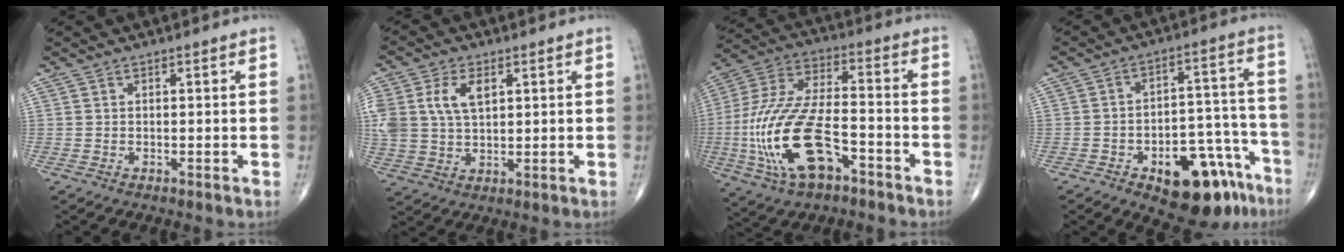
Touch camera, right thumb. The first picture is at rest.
{"total": 10.4, "force": [3.1, 6.4, 7.5], "torque": [-0.159, 0.001, 0.065]}
{"total": 20.8, "force": [-7.2, 9.7, 17.0], "torque": [-0.370, 0.031, -0.125]}
{"total": 17.8, "force": [-10.0, 8.6, 12.0], "torque": [-0.111, 0.084, -0.130]}